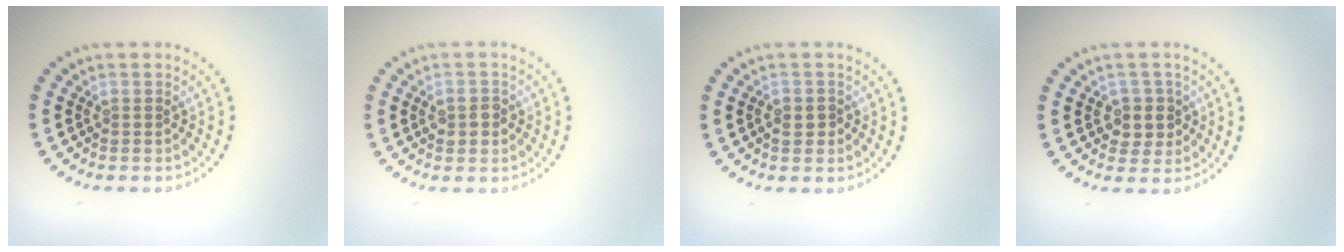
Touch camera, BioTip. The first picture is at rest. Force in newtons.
{"total": 1.8, "press": 1.8, "slide": 0.1}
{"total": 1.1, "press": 1.0, "slide": 0.4}
{"total": 2.3, "press": 2.1, "slide": 1.0}